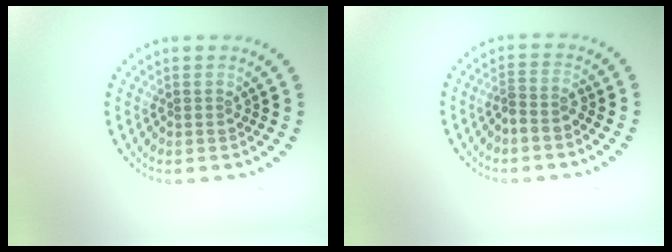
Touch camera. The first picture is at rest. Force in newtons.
{"total": 1.8, "press": 1.5, "slide": 1.1}